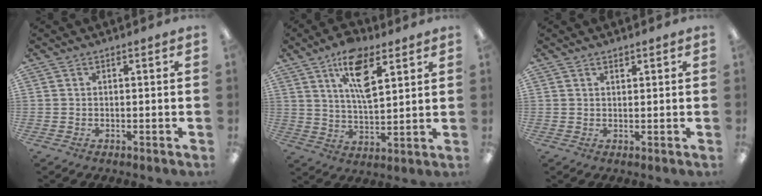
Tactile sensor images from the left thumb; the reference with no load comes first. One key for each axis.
{"total": 12.3, "fx": 7.1, "fy": 5.4, "fz": 8.5, "tx": -0.138, "ty": -0.022, "tz": 0.123}
{"total": 1.1, "fx": 1.0, "fy": 0.4, "fz": 0.3, "tx": -0.007, "ty": -0.001, "tz": 0.019}